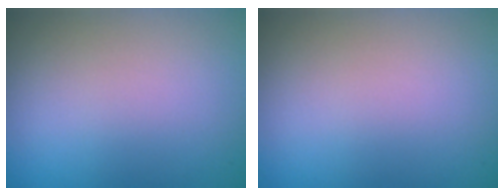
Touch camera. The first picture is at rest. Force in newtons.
{"total": 0.0}